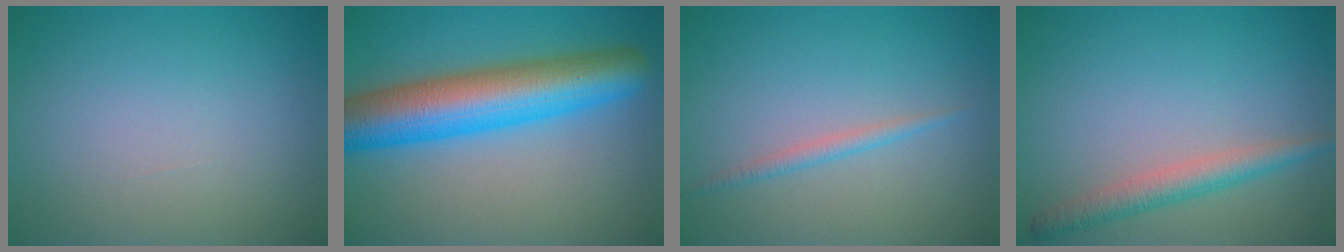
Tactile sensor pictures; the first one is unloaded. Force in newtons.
{"total": 9.9, "press": 9.9, "slide": 0.2}
{"total": 1.2, "press": 1.2, "slide": 0.1}
{"total": 2.8, "press": 2.8, "slide": 0.2}